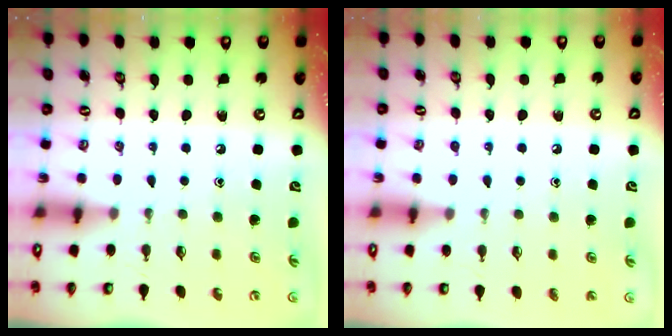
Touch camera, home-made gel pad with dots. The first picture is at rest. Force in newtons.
{"total": 1.7, "press": 1.7, "slide": 0.2}